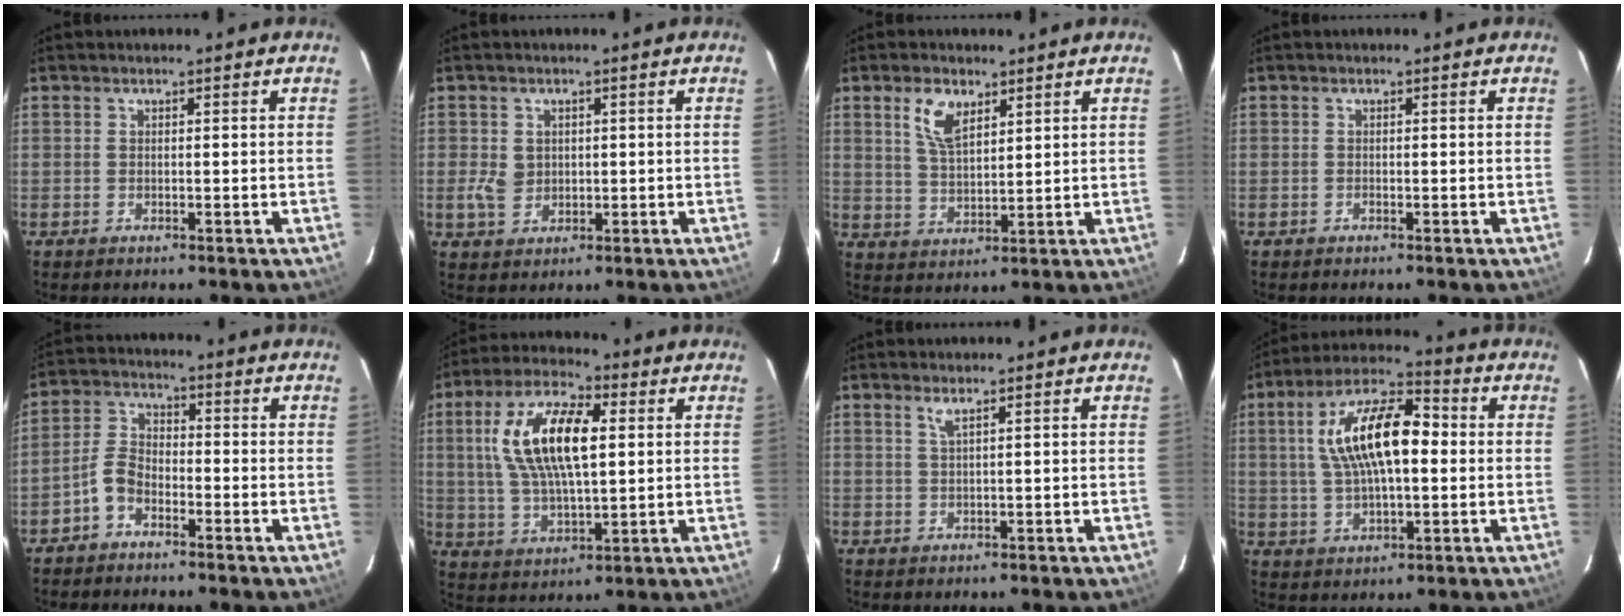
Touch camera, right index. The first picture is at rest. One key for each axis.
{"total": 3.8, "fx": 0.2, "fy": 3.3, "fz": 1.9, "tx": -0.038, "ty": 0.002, "tz": 0.008}
{"total": 6.4, "fx": 3.4, "fy": 3.1, "fz": 4.4, "tx": -0.087, "ty": 0.007, "tz": 0.069}
{"total": 0.0}
{"total": 4.8, "fx": -3.1, "fy": 2.6, "fz": 2.5, "tx": -0.061, "ty": 0.017, "tz": -0.066}
{"total": 15.7, "fx": 3.3, "fy": 6.5, "fz": 13.8, "tx": -0.267, "ty": 0.017, "tz": 0.063}
{"total": 1.3, "fx": 0.8, "fy": -0.3, "fz": 1.0, "tx": -0.020, "ty": 0.000, "tz": 0.016}
{"total": 15.3, "fx": 1.9, "fy": 6.3, "fz": 13.7, "tx": -0.255, "ty": 0.026, "tz": 0.032}